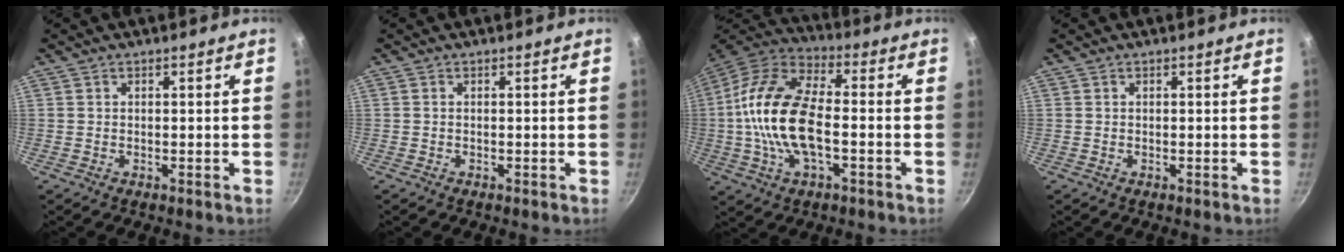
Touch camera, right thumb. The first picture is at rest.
{"total": 0.0}
{"total": 18.4, "force": [-2.0, 9.2, 15.8], "torque": [-0.293, 0.038, -0.054]}
{"total": 0.0}